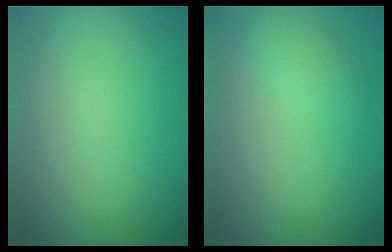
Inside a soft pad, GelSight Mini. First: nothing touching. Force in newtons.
{"total": 1.2, "press": 1.2, "slide": 0.1}